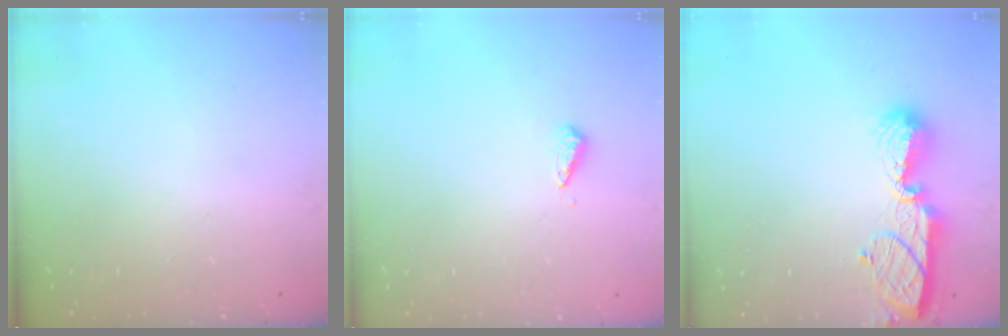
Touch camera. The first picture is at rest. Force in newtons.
{"total": 3.1, "press": 3.0, "slide": 0.7}
{"total": 10.0, "press": 10.0, "slide": 0.9}